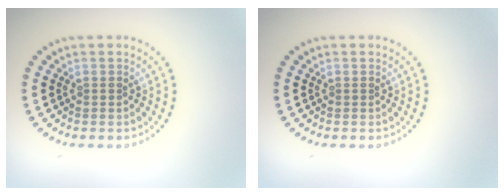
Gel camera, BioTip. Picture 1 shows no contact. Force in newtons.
{"total": 0.0}